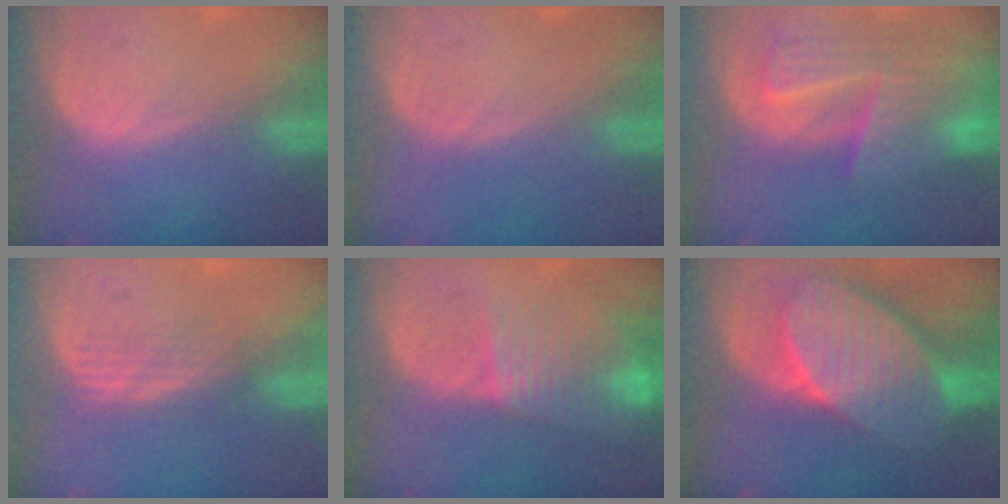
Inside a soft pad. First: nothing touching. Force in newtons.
{"total": 0.0}
{"total": 9.9, "press": 8.5, "slide": 5.0}
{"total": 2.9, "press": 2.6, "slide": 1.2}
{"total": 7.9, "press": 6.9, "slide": 3.8}
{"total": 10.9, "press": 10.9, "slide": 0.7}